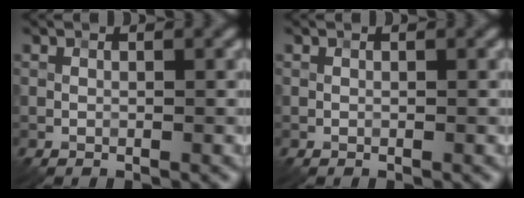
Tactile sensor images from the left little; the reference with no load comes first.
{"total": 0.0}